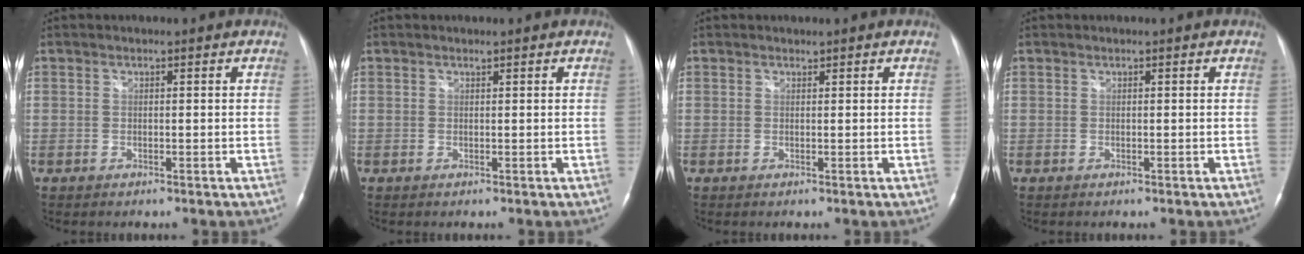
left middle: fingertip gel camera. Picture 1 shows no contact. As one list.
[{"total": 0.0}, {"total": 0.0}, {"total": 0.0}]